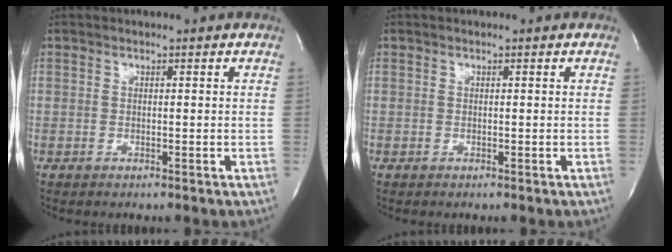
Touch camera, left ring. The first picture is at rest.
{"total": 0.0}